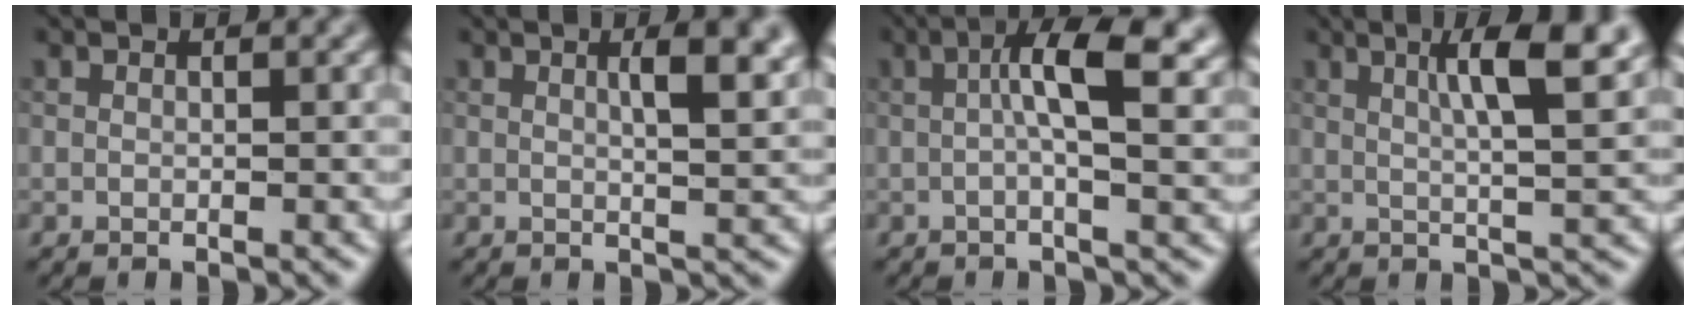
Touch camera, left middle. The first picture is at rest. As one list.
[{"total": 4.9, "force": [1.6, 1.7, 4.3], "torque": [-0.043, 0.011, 0.016]}, {"total": 6.3, "force": [1.0, 1.5, 6.0], "torque": [-0.098, 0.010, 0.010]}, {"total": 6.5, "force": [2.5, 1.4, 5.8], "torque": [-0.078, 0.007, 0.038]}]